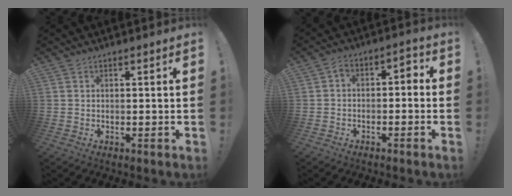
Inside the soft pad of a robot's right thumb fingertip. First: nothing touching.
{"total": 4.7, "force": [-3.5, 2.5, 1.7], "torque": [-0.021, 0.021, -0.066]}